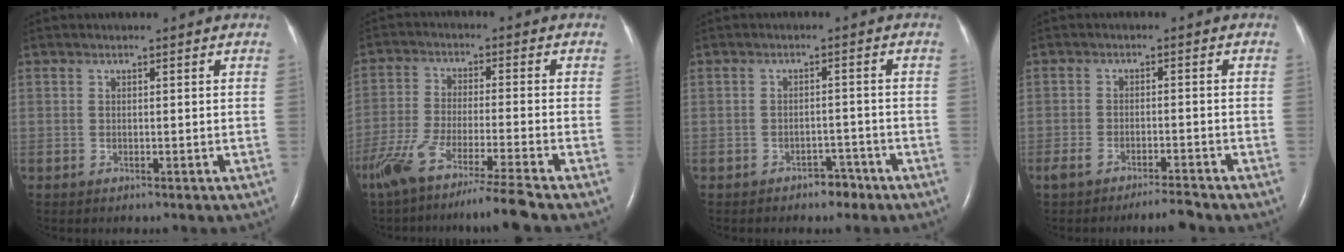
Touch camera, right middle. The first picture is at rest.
{"total": 12.7, "force": [-9.9, -1.5, 7.8], "torque": [-0.134, -0.047, -0.169]}
{"total": 2.7, "force": [-2.0, 1.4, 1.0], "torque": [-0.015, 0.003, -0.025]}
{"total": 3.9, "force": [-3.4, 0.3, 2.0], "torque": [-0.039, -0.003, -0.059]}